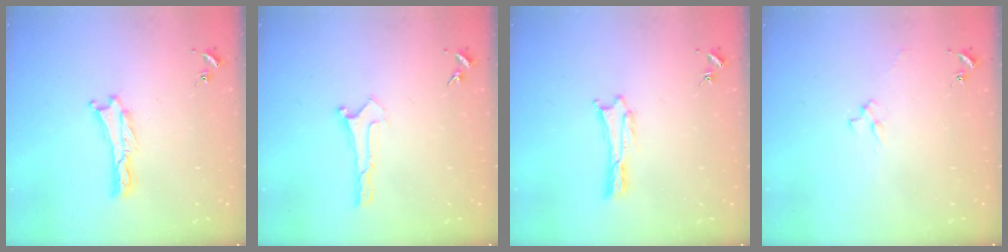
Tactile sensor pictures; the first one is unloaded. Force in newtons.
{"total": 0.0}
{"total": 0.0}
{"total": 2.4, "press": 2.4, "slide": 0.3}